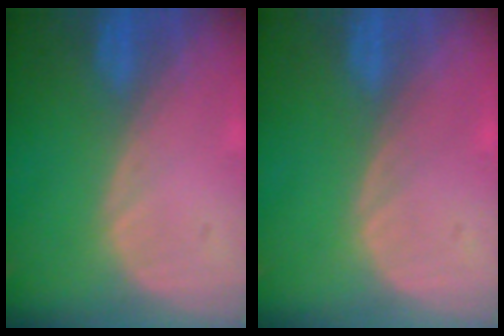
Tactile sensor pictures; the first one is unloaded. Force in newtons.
{"total": 0.0}